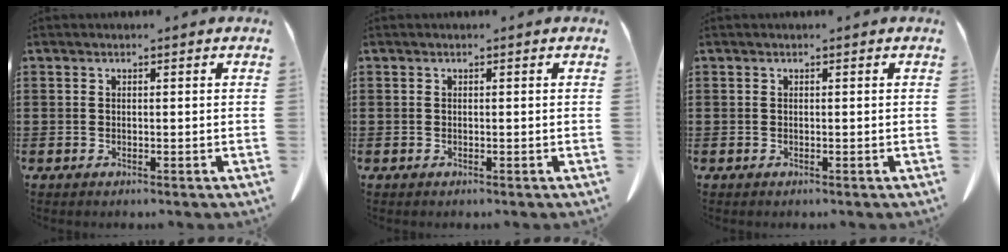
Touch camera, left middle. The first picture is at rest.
{"total": 0.0}
{"total": 0.0}